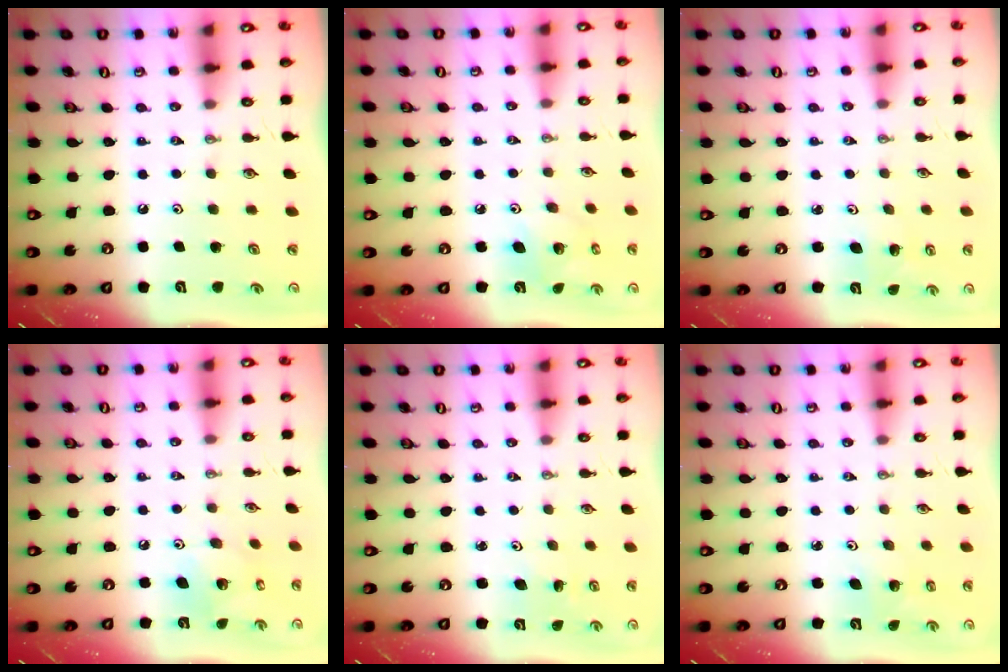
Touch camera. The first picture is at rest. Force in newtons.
{"total": 7.8, "press": 7.8, "slide": 0.3}
{"total": 2.0, "press": 2.0, "slide": 0.2}
{"total": 9.3, "press": 9.3, "slide": 0.2}
{"total": 2.3, "press": 2.3, "slide": 0.3}
{"total": 2.3, "press": 2.3, "slide": 0.2}